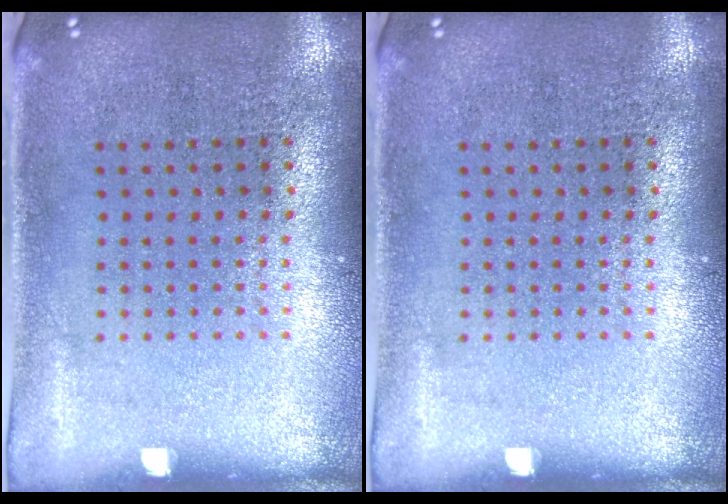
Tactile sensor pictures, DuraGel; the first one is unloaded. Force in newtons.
{"total": 0.0}